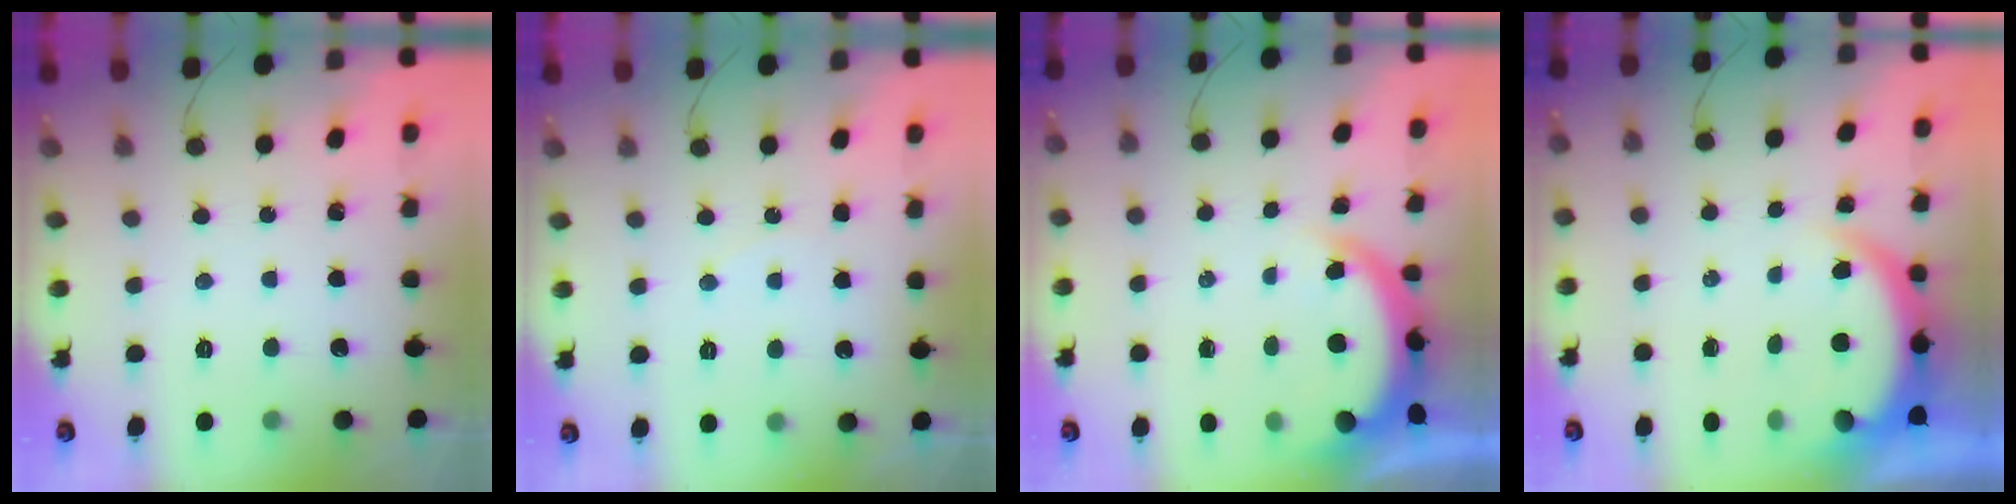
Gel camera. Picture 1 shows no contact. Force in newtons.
{"total": 4.9, "press": 4.8, "slide": 0.4}
{"total": 3.9, "press": 3.9, "slide": 0.6}
{"total": 5.6, "press": 5.6, "slide": 0.5}